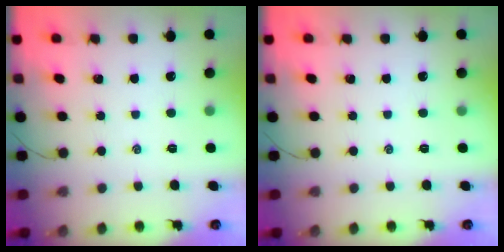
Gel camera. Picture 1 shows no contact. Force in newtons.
{"total": 0.0}